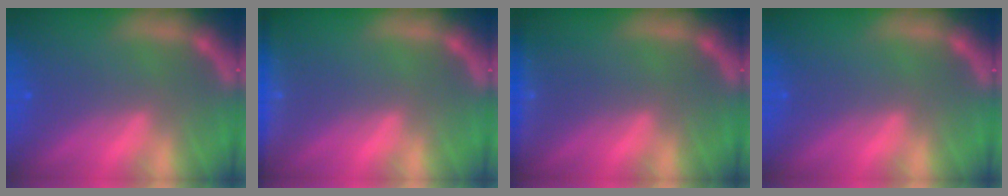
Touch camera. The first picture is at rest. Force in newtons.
{"total": 4.5}
{"total": 3.0}
{"total": 0.0}